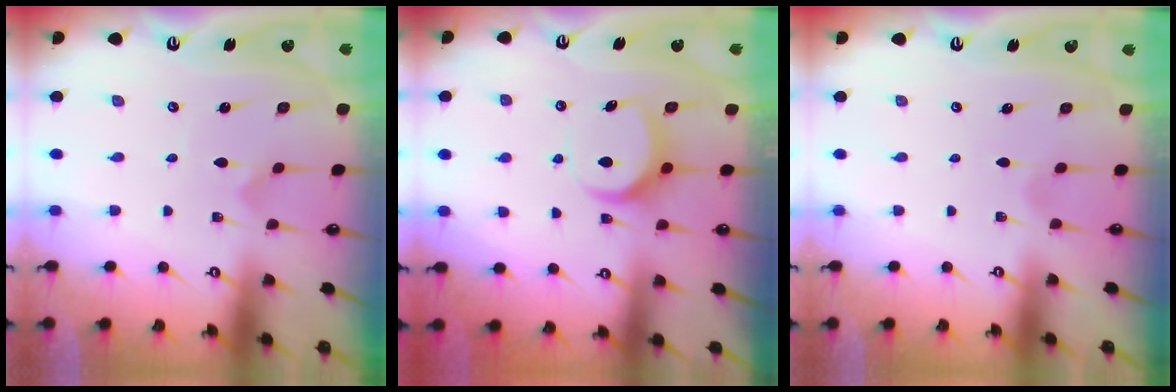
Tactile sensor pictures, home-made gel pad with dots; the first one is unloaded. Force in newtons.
{"total": 7.1, "press": 7.1, "slide": 0.5}
{"total": 0.9, "press": 0.9, "slide": 0.2}